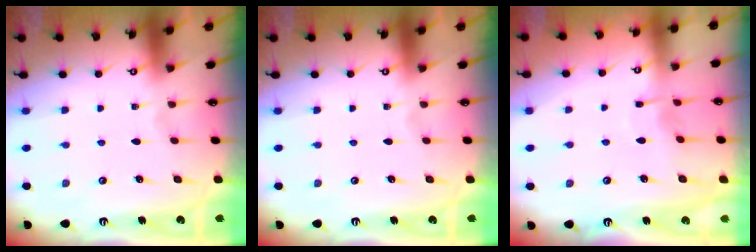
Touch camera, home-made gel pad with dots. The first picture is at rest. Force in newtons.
{"total": 0.0}
{"total": 3.0, "press": 2.9, "slide": 0.3}